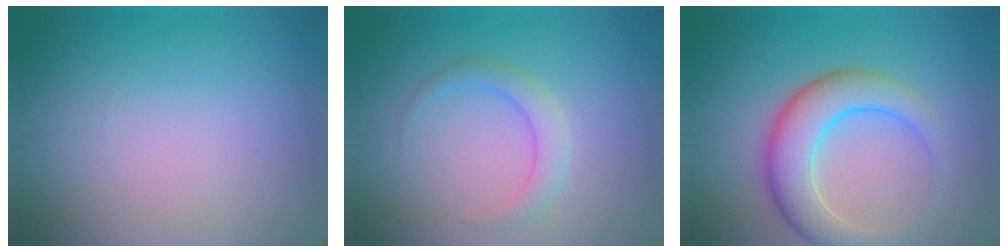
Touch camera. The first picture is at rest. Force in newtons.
{"total": 2.4, "press": 2.4, "slide": 0.0}
{"total": 6.4, "press": 6.4, "slide": 0.1}